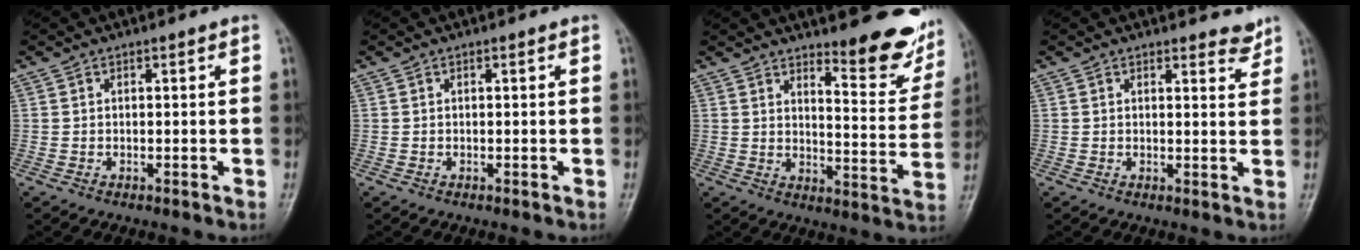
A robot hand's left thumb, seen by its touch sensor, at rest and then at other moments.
{"total": 0.0}
{"total": 11.8, "force": [9.2, 2.9, 6.9], "torque": [-0.055, -0.079, 0.120]}
{"total": 2.8, "force": [2.5, 0.9, 0.8], "torque": [0.001, -0.022, 0.026]}